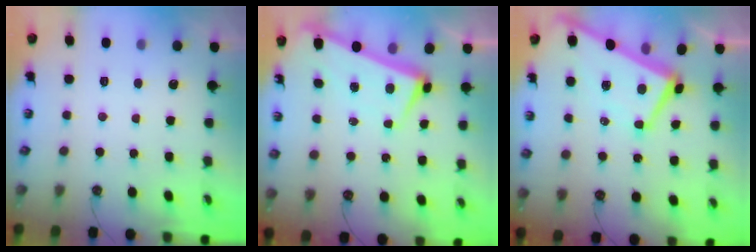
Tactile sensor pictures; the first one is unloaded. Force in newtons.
{"total": 1.8, "press": 0.8, "slide": 1.6}
{"total": 2.8, "press": 2.7, "slide": 0.9}